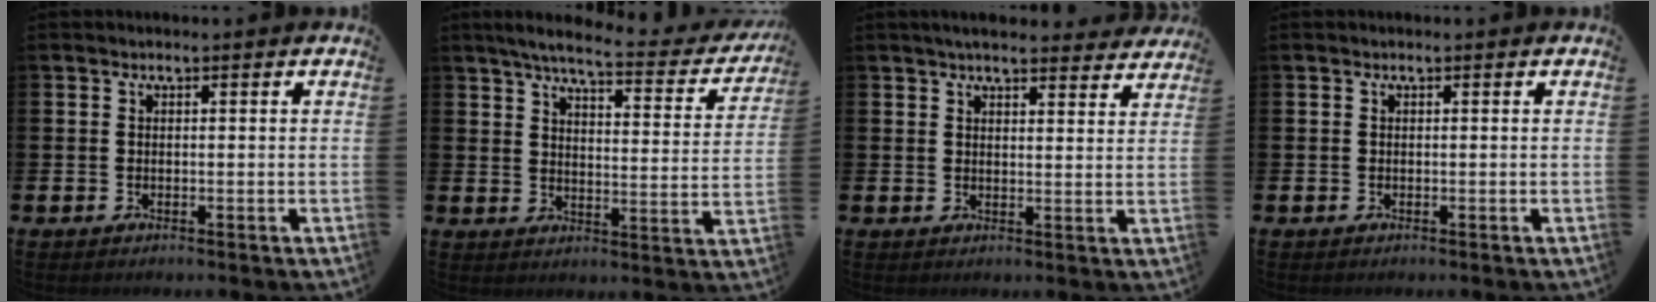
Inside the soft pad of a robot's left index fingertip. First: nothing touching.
{"total": 5.7, "force": [4.9, 0.7, 2.8], "torque": [-0.061, -0.036, 0.075]}
{"total": 4.4, "force": [4.2, 0.6, 1.1], "torque": [-0.019, -0.019, 0.074]}
{"total": 0.0}